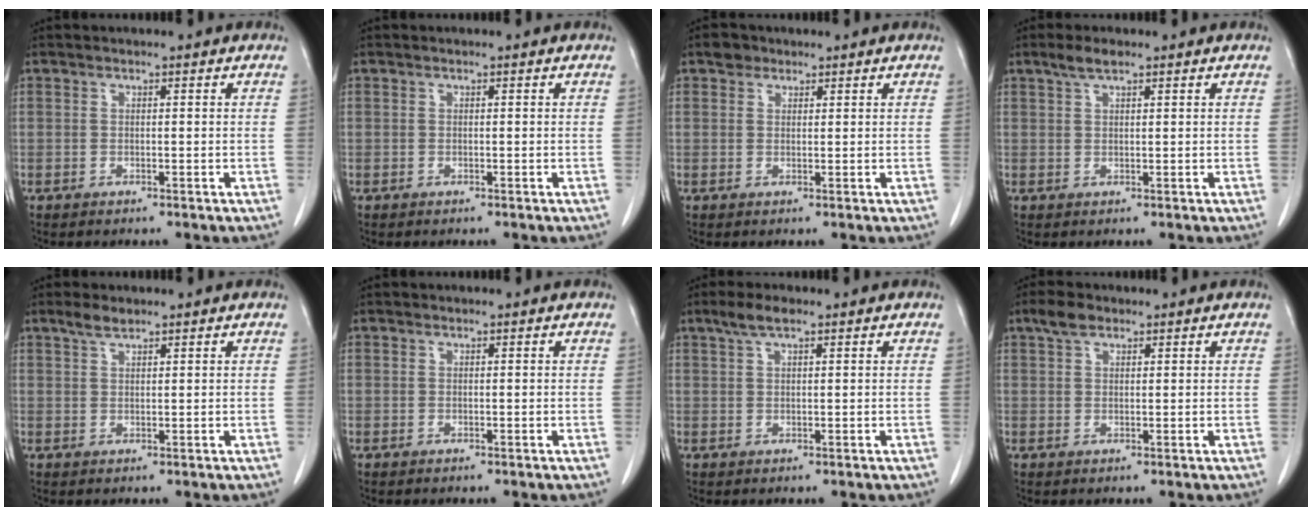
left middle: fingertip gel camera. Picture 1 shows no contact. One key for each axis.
{"total": 0.0}
{"total": 1.9, "fx": 1.3, "fy": 1.3, "fz": 0.4, "tx": -0.007, "ty": 0.005, "tz": 0.020}
{"total": 2.6, "fx": 1.9, "fy": 0.6, "fz": 1.7, "tx": -0.039, "ty": 0.008, "tz": 0.037}
{"total": 2.2, "fx": 1.8, "fy": 0.5, "fz": 1.2, "tx": -0.029, "ty": 0.004, "tz": 0.036}
{"total": 0.0}
{"total": 3.1, "fx": 2.1, "fy": 0.7, "fz": 2.2, "tx": -0.051, "ty": 0.011, "tz": 0.043}
{"total": 2.8, "fx": 2.0, "fy": 1.4, "fz": 1.5, "tx": -0.034, "ty": 0.009, "tz": 0.038}